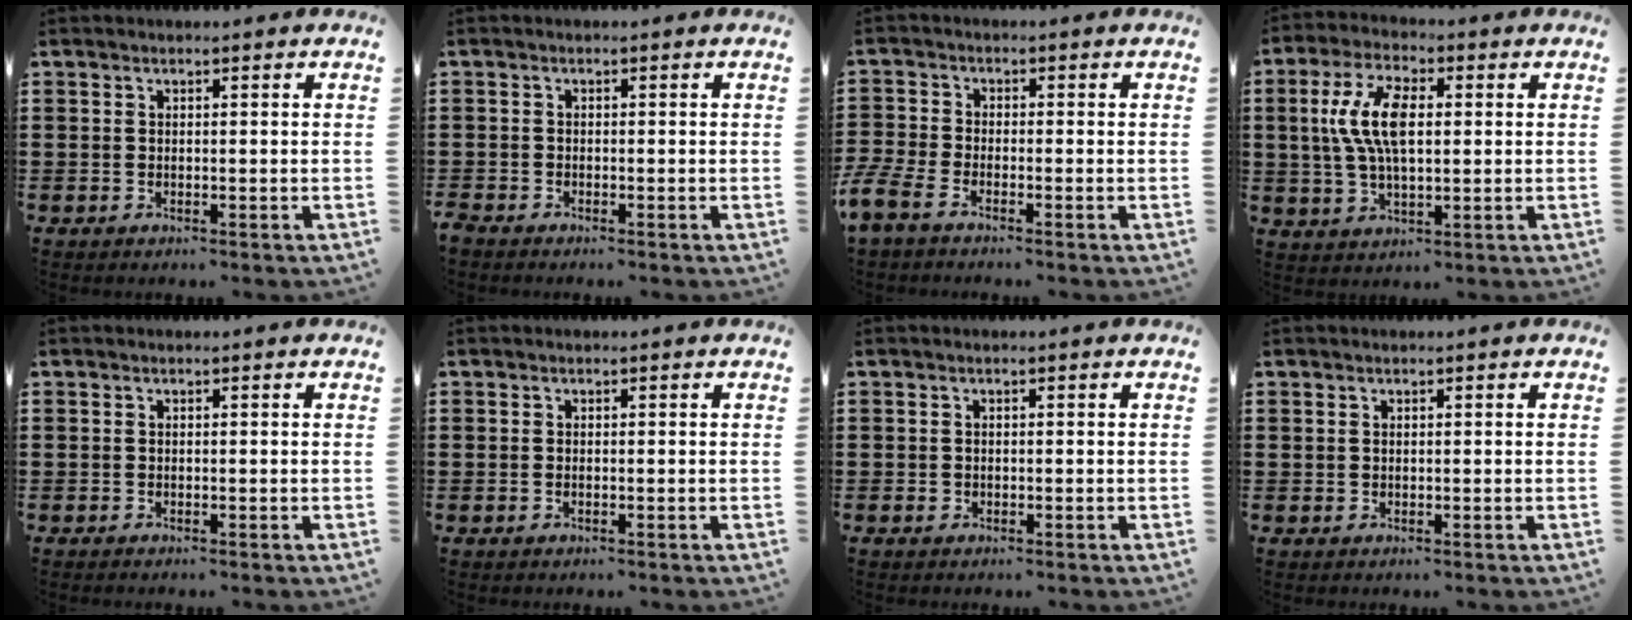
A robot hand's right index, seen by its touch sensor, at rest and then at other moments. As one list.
[{"total": 0.9, "force": [-0.8, 0.3, 0.0], "torque": [-0.004, 0.001, -0.018]}, {"total": 3.0, "force": [-2.5, 0.7, 1.5], "torque": [-0.055, -0.007, -0.059]}, {"total": 9.2, "force": [1.1, 3.9, 8.2], "torque": [-0.187, 0.005, 0.011]}, {"total": 0.0}, {"total": 0.0}, {"total": 0.7, "force": [-0.2, 0.6, 0.2], "torque": [-0.004, 0.004, -0.005]}, {"total": 0.5, "force": [0.3, 0.4, 0.1], "torque": [-0.003, 0.003, 0.006]}]